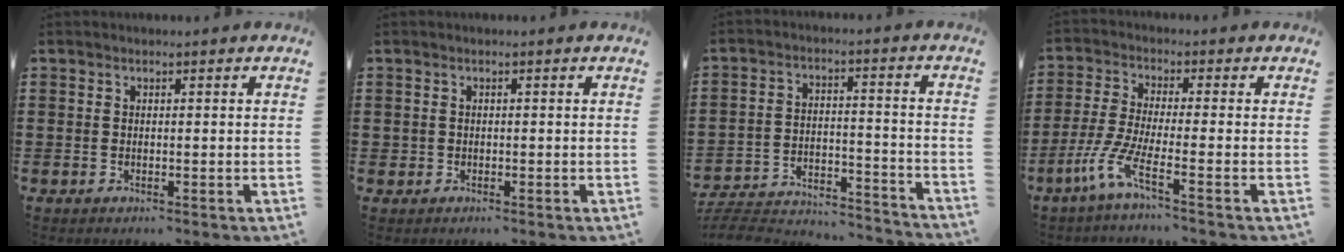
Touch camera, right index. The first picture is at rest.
{"total": 0.6, "force": [-0.3, 0.6, 0.1], "torque": [-0.003, 0.003, -0.007]}
{"total": 5.0, "force": [-4.7, 1.0, 1.4], "torque": [-0.037, -0.006, -0.099]}
{"total": 6.0, "force": [-3.7, 0.3, 4.7], "torque": [-0.126, -0.018, -0.079]}